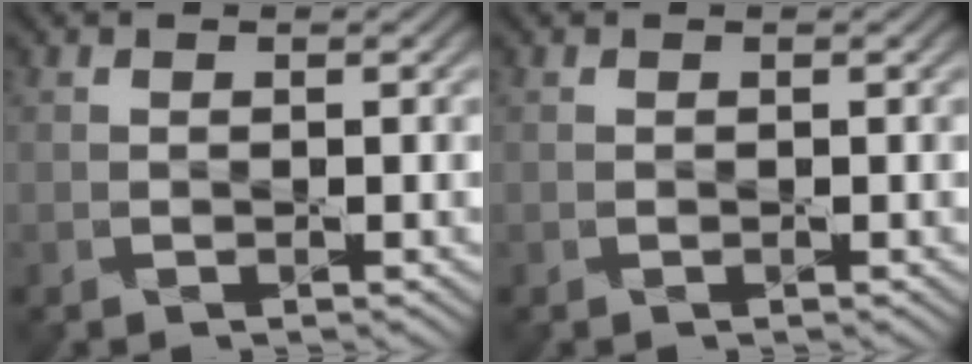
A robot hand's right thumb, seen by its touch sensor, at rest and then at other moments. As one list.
[{"total": 0.0}]